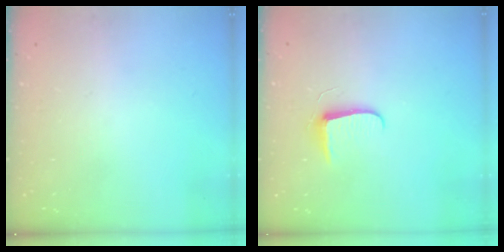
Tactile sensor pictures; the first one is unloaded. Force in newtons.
{"total": 6.2, "press": 6.2, "slide": 0.8}